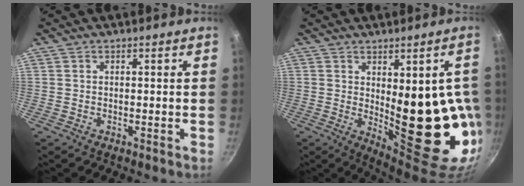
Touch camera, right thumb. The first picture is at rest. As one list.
[{"total": 19.9, "force": [-0.5, 8.1, 18.1], "torque": [-0.203, -0.028, 0.020]}]